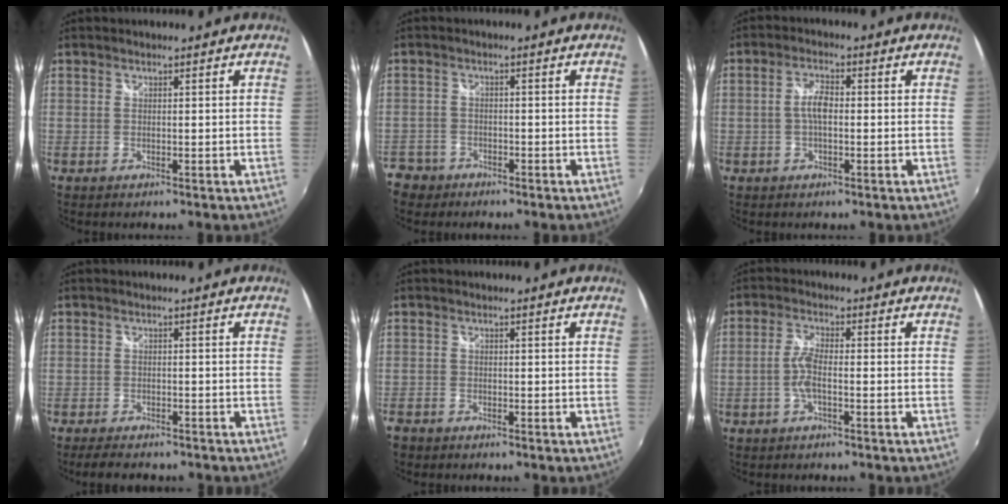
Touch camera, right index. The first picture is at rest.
{"total": 6.4, "force": [-4.0, 4.8, 1.4], "torque": [-0.055, 0.009, -0.073]}
{"total": 3.7, "force": [-0.4, 1.6, 3.3], "torque": [-0.067, 0.009, -0.008]}
{"total": 6.1, "force": [-5.1, 1.9, 2.6], "torque": [-0.066, -0.015, -0.080]}
{"total": 2.7, "force": [-2.1, 1.6, 0.6], "torque": [-0.016, -0.003, -0.041]}
{"total": 3.6, "force": [-1.2, 0.7, 3.3], "torque": [-0.076, 0.005, -0.025]}